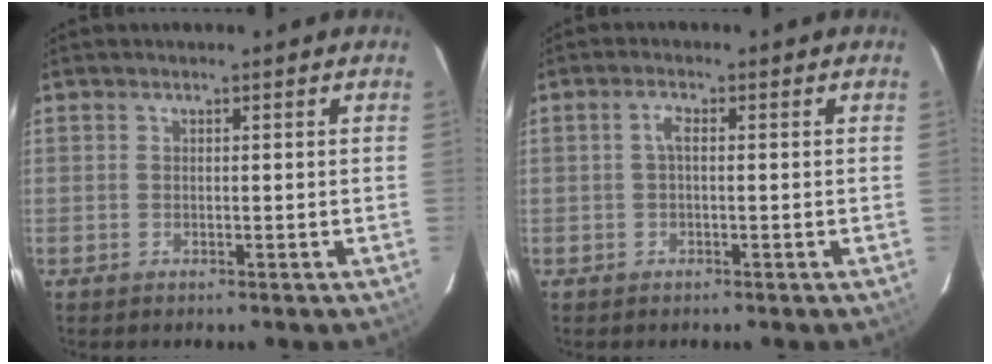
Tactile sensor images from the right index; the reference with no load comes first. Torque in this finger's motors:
{"motor_torque": [0.17, -0.04, 0.13, 0.05]}